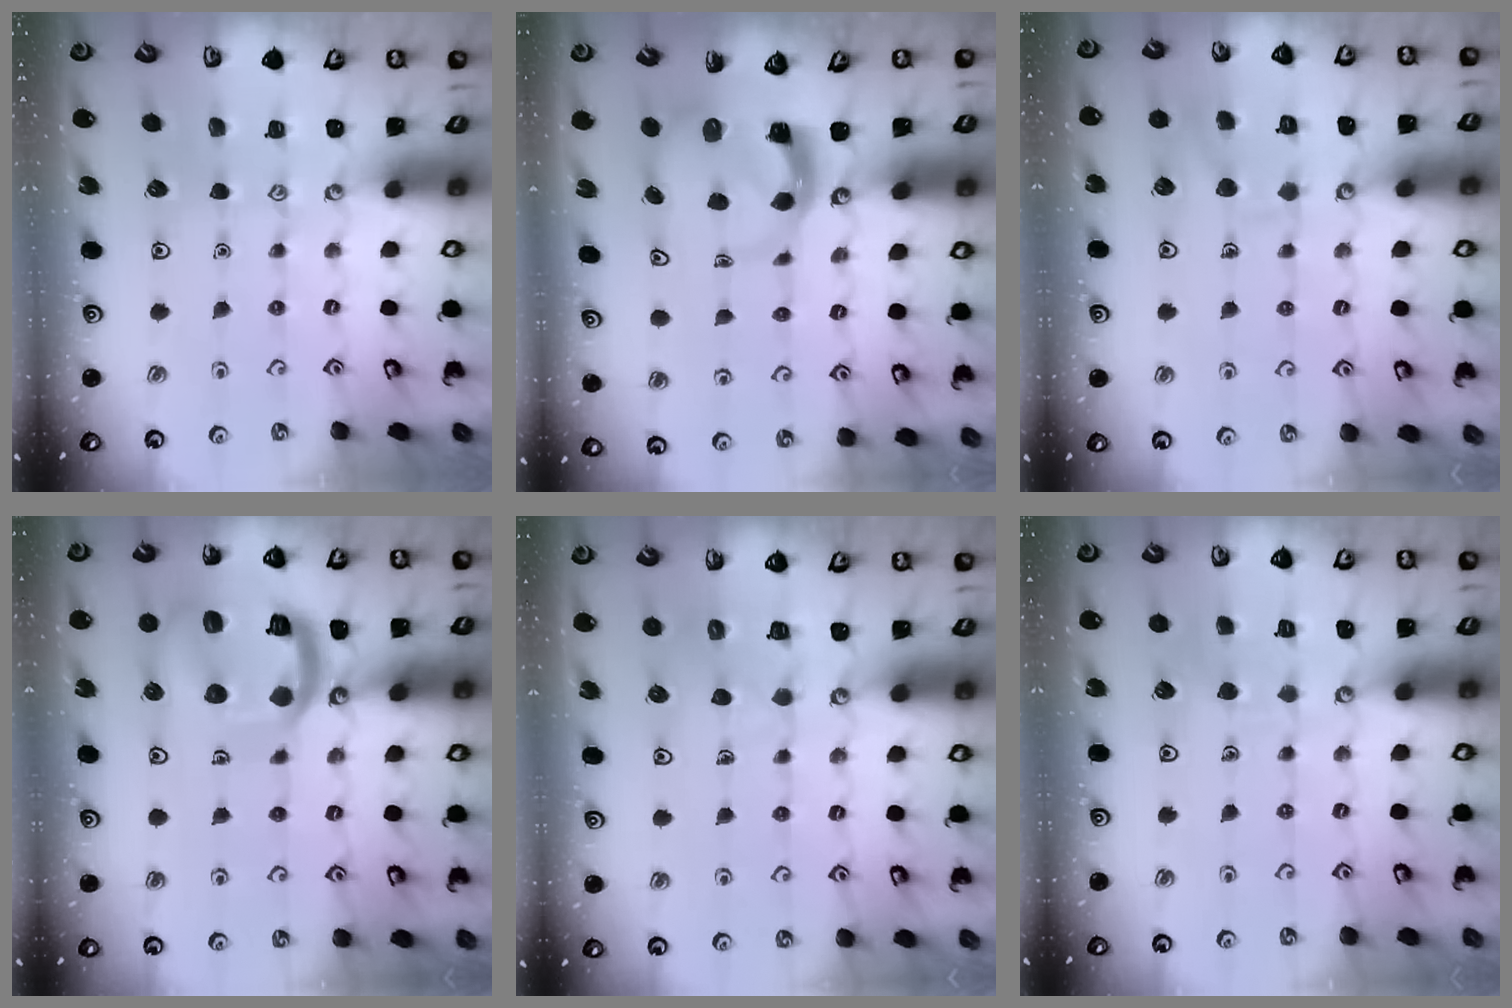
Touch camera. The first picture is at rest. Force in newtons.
{"total": 3.8, "press": 3.8, "slide": 0.6}
{"total": 8.3, "press": 8.3, "slide": 0.4}
{"total": 18.4, "press": 18.3, "slide": 1.9}
{"total": 7.1, "press": 7.1, "slide": 0.4}
{"total": 5.0, "press": 5.0, "slide": 0.5}